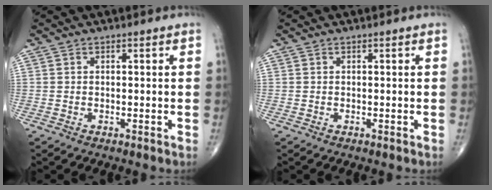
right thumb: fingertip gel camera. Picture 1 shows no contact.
{"total": 0.0}